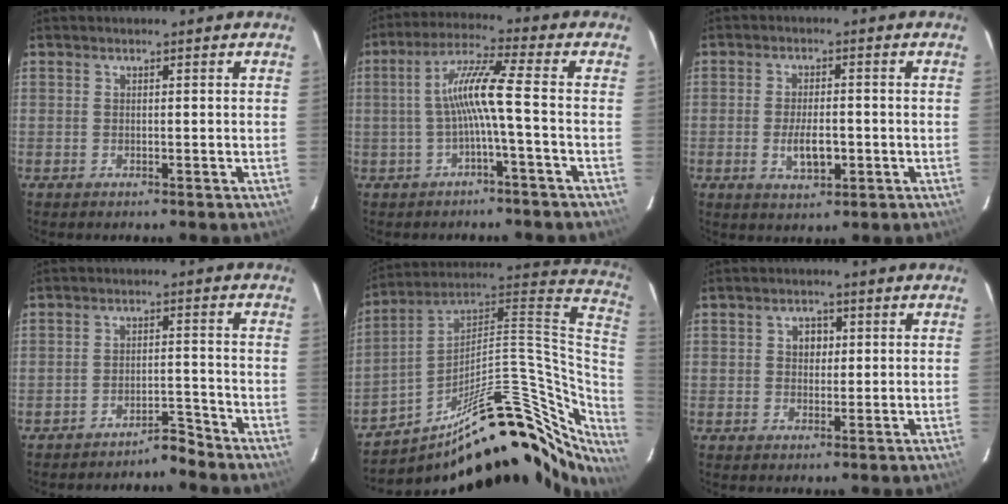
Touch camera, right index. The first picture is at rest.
{"total": 7.7, "force": [-1.6, -1.0, 7.5], "torque": [-0.160, 0.011, -0.025]}
{"total": 5.9, "force": [-1.4, 2.5, 5.1], "torque": [-0.099, -0.005, -0.020]}
{"total": 3.9, "force": [-3.9, 0.3, 0.5], "torque": [-0.016, 0.006, -0.060]}
{"total": 32.3, "force": [-17.7, 13.3, 23.6], "torque": [-0.325, 0.034, -0.257]}
{"total": 3.1, "force": [0.7, 2.6, 1.4], "torque": [-0.018, 0.010, 0.011]}